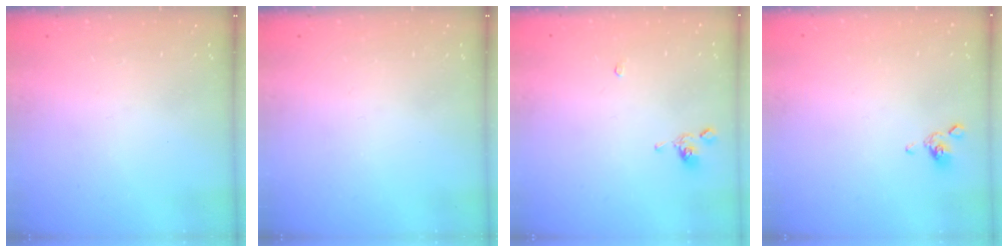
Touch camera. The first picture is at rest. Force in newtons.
{"total": 0.0}
{"total": 0.0}
{"total": 2.1, "press": 2.1, "slide": 0.5}